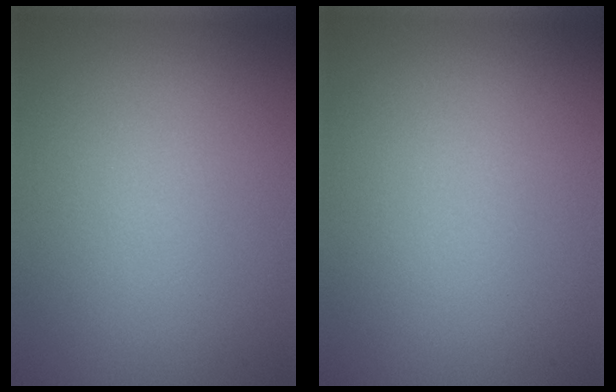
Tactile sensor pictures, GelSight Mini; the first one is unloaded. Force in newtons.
{"total": 0.0}